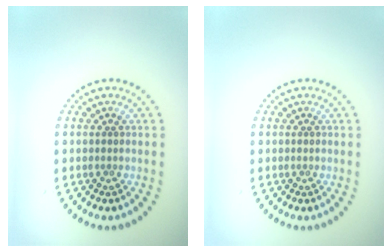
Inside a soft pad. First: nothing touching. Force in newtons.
{"total": 0.0}